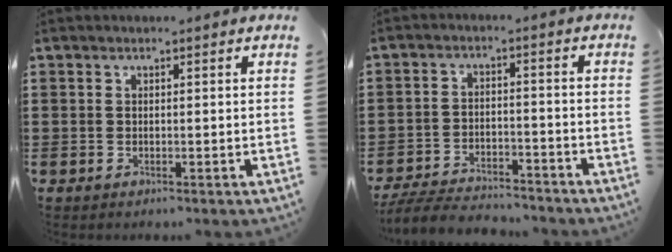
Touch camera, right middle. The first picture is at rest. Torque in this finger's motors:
{"motor_torque": [0.21, -0.10, -0.24, -0.04]}